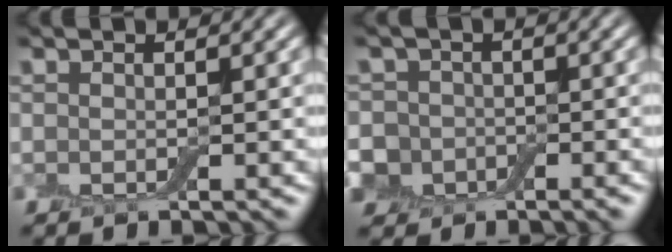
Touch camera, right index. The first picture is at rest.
{"total": 6.3, "force": [-1.9, 5.7, 2.1], "torque": [-0.036, 0.006, -0.069]}